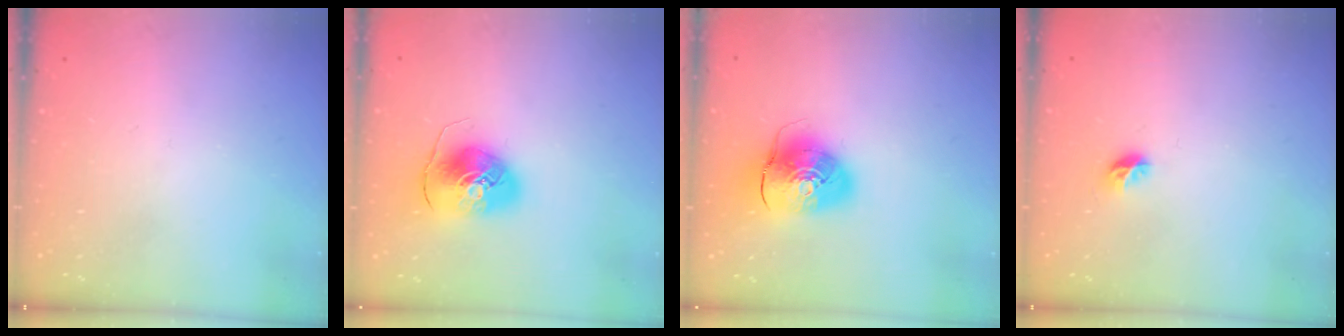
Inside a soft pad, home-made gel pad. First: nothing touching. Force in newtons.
{"total": 9.3, "press": 9.2, "slide": 1.0}
{"total": 11.8, "press": 11.7, "slide": 1.9}
{"total": 5.4, "press": 5.2, "slide": 1.4}